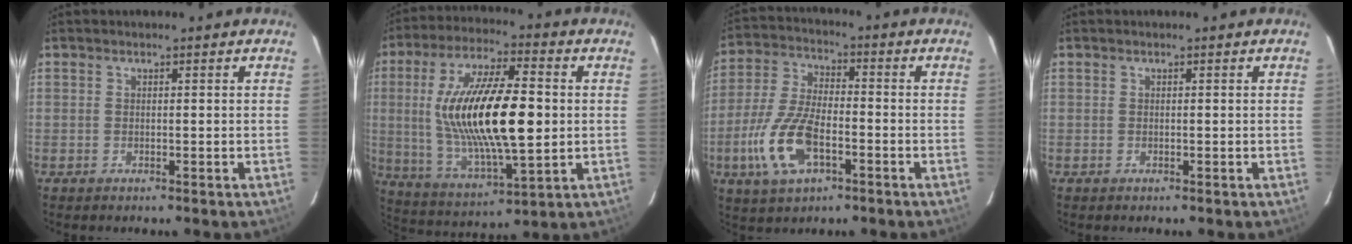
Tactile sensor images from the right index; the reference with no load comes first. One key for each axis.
{"total": 22.2, "fx": 1.3, "fy": 7.3, "fz": 20.9, "tx": -0.400, "ty": 0.000, "tz": 0.034}
{"total": 13.3, "fx": -5.0, "fy": 6.0, "fz": 10.8, "tx": -0.241, "ty": -0.004, "tz": -0.092}
{"total": 0.0}